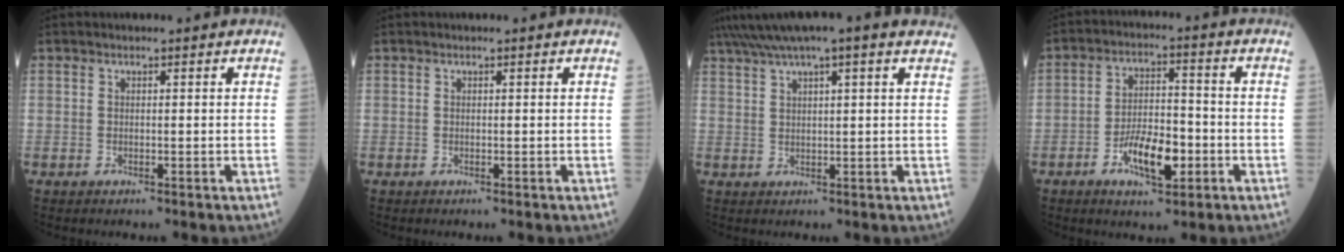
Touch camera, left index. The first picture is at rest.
{"total": 0.0}
{"total": 10.4, "force": [7.7, 0.9, 7.0], "torque": [-0.129, 0.053, 0.112]}
{"total": 8.3, "force": [-3.4, 3.1, 6.9], "torque": [-0.129, 0.002, -0.060]}